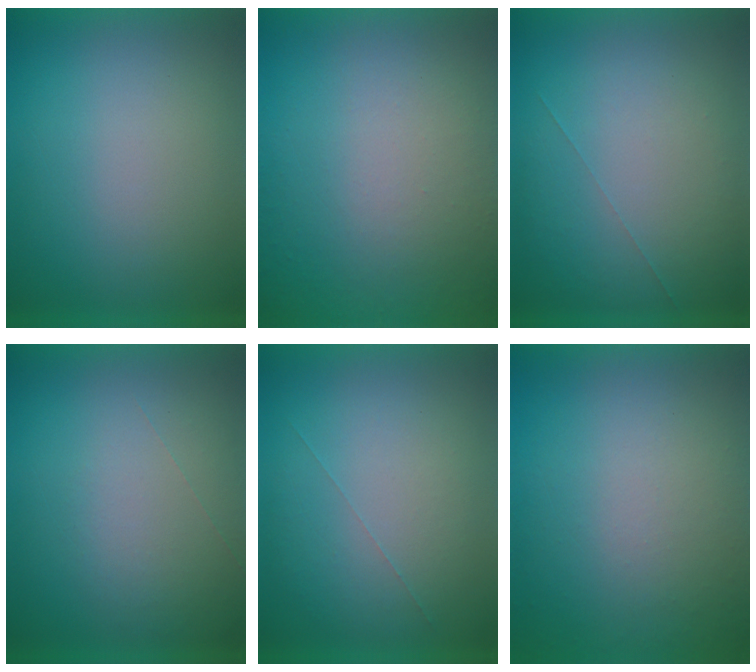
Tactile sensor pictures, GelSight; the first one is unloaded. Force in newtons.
{"total": 7.8}
{"total": 1.0}
{"total": 1.0}
{"total": 1.0}
{"total": 8.3}